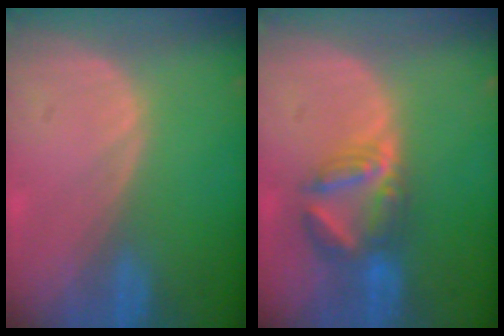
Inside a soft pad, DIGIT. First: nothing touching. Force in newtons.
{"total": 6.2, "press": 6.2, "slide": 0.7}